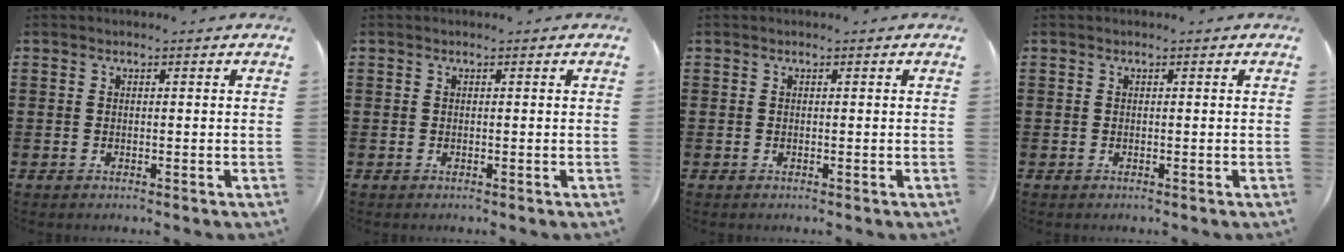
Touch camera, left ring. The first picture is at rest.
{"total": 0.0}
{"total": 0.0}
{"total": 0.0}